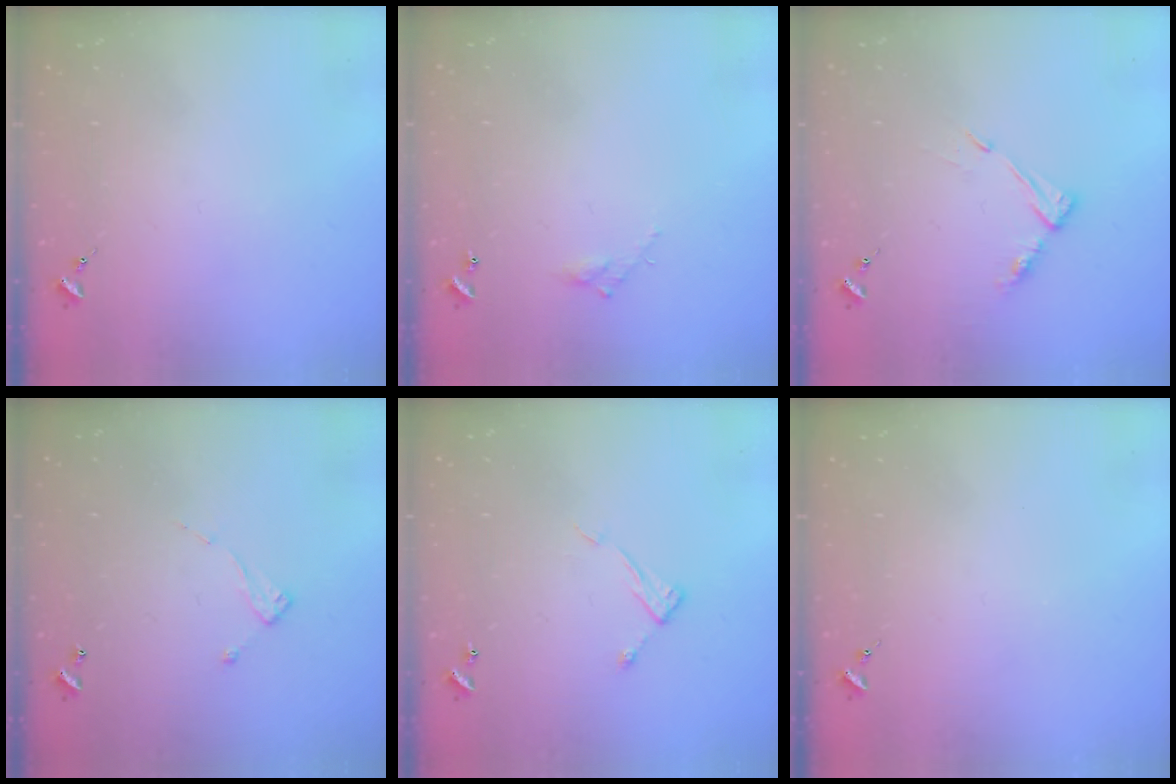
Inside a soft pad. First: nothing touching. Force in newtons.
{"total": 3.8, "press": 3.8, "slide": 0.2}
{"total": 6.8, "press": 6.8, "slide": 0.5}
{"total": 5.0, "press": 5.0, "slide": 0.4}
{"total": 7.1, "press": 7.1, "slide": 0.0}
{"total": 0.0}